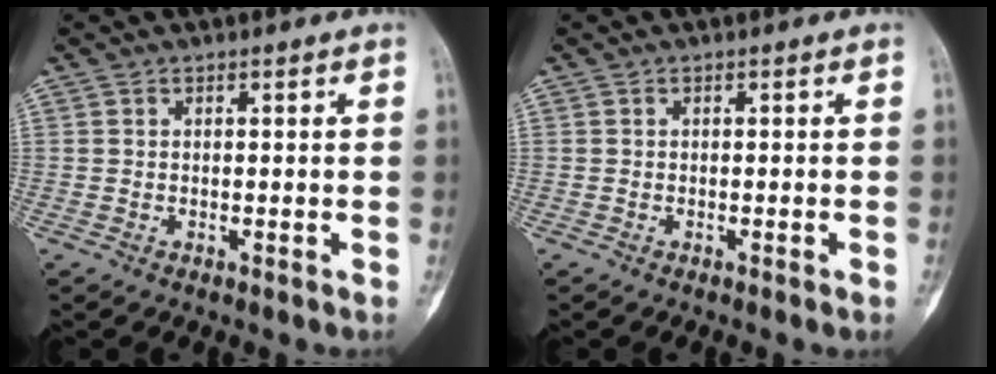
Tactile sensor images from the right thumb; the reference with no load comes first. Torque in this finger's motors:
{"motor_torque": [-0.19, -0.17, -0.26, 0.15, 0.00]}